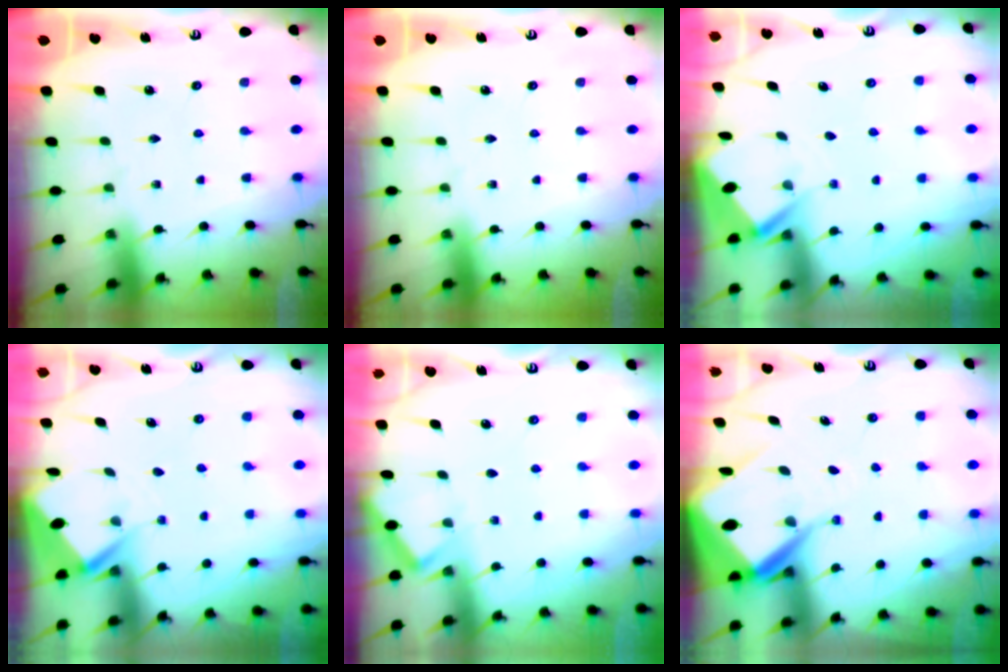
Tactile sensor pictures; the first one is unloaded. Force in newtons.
{"total": 0.0}
{"total": 3.0, "press": 3.0, "slide": 0.4}
{"total": 2.9, "press": 2.9, "slide": 0.4}
{"total": 2.7, "press": 2.7, "slide": 0.2}
{"total": 10.7, "press": 10.7, "slide": 1.1}